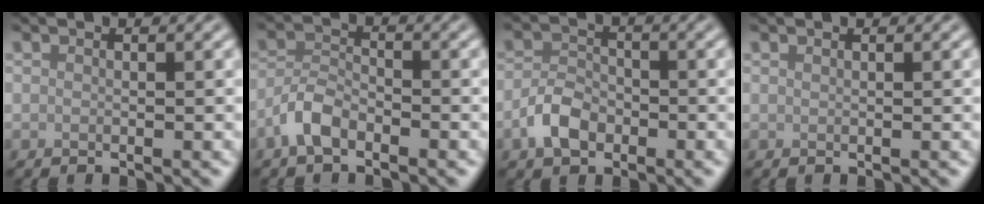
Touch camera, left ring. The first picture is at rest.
{"total": 3.0, "force": [-2.0, 1.3, 1.7], "torque": [-0.034, 0.008, -0.049]}
{"total": 3.3, "force": [-1.7, 2.1, 1.9], "torque": [-0.032, 0.006, -0.039]}
{"total": 0.0}